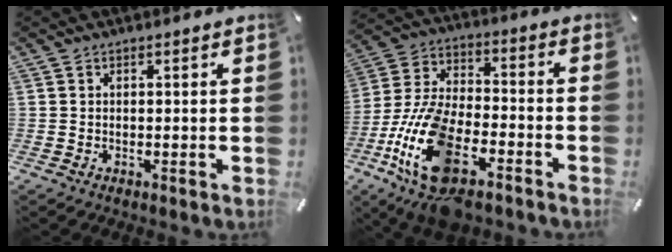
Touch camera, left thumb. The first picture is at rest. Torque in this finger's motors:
{"motor_torque": [-1.46, 3.54, 0.96, 0.83, 0.57]}